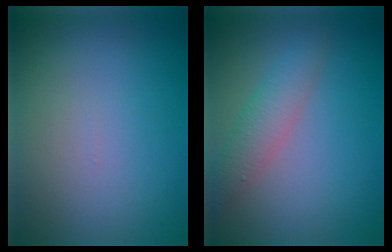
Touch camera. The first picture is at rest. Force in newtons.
{"total": 3.0, "press": 3.0, "slide": 0.1}